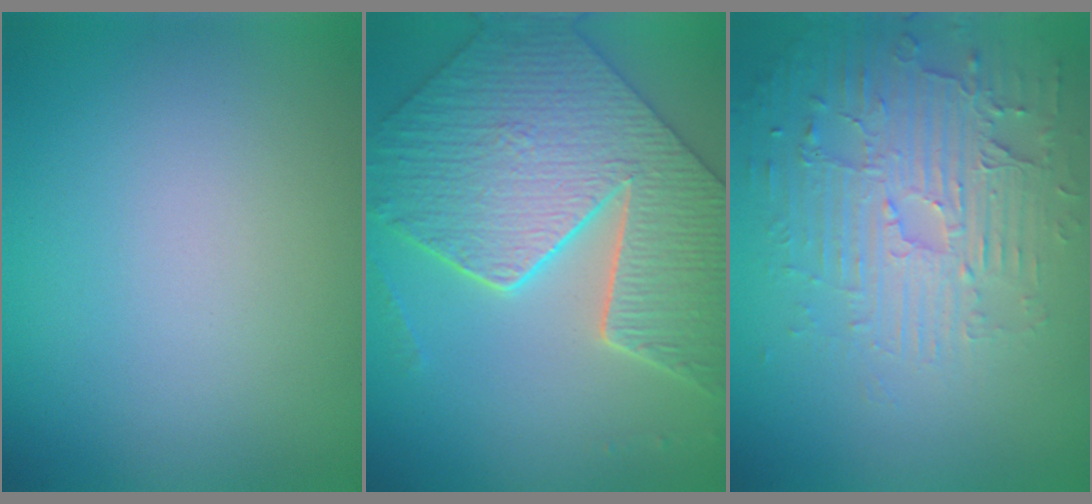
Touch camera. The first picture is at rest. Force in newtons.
{"total": 8.6, "press": 7.0, "slide": 5.1}
{"total": 4.1, "press": 3.7, "slide": 1.9}